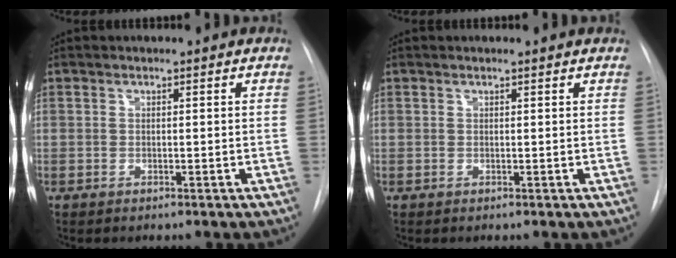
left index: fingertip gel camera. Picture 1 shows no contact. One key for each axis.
{"total": 0.9, "fx": 0.8, "fy": -0.1, "fz": 0.2, "tx": -0.008, "ty": 0.006, "tz": 0.013}